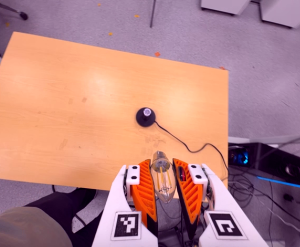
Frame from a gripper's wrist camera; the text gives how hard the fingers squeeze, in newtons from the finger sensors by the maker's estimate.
{"total": 17.8, "left": 18.9, "right": 16.7}